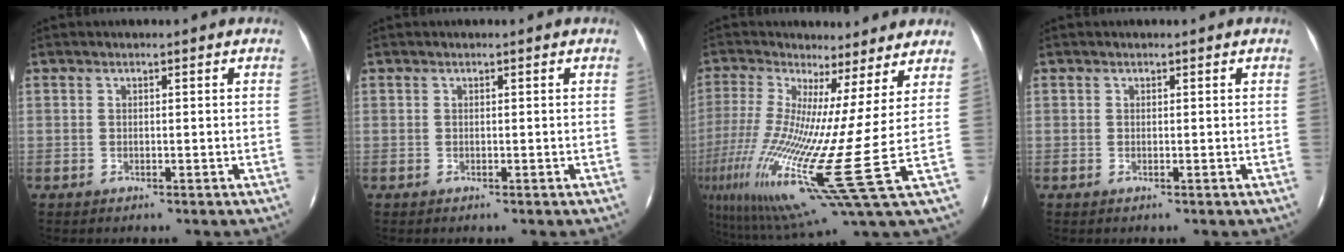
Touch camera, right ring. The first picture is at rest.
{"total": 0.0}
{"total": 20.3, "force": [-1.8, 0.8, 20.2], "torque": [-0.382, -0.068, -0.042]}
{"total": 0.0}